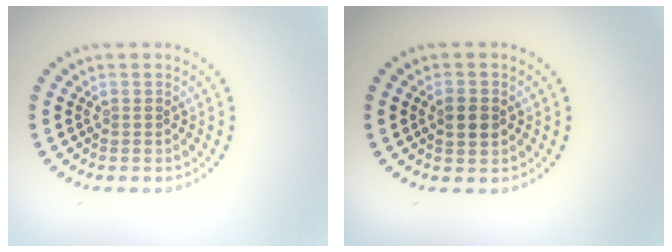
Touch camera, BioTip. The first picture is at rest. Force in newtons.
{"total": 2.2, "press": 2.2, "slide": 0.1}